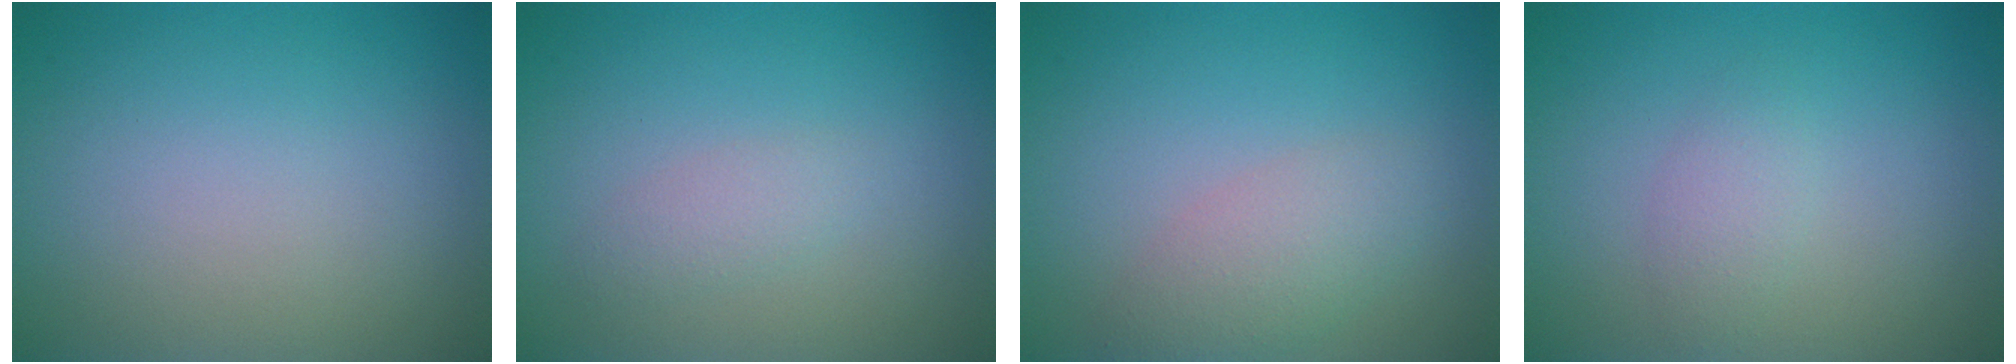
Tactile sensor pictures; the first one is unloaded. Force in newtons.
{"total": 1.3, "press": 1.3, "slide": 0.1}
{"total": 2.9, "press": 2.9, "slide": 0.2}
{"total": 1.5, "press": 1.5, "slide": 0.1}